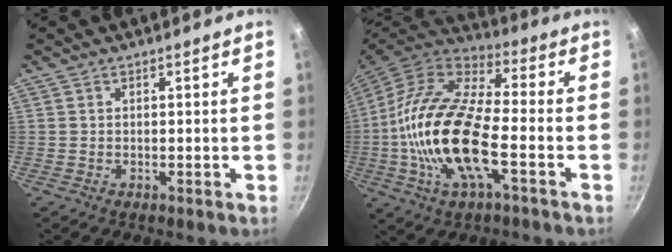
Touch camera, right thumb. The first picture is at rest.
{"total": 21.1, "force": [-4.2, 8.7, 18.8], "torque": [-0.366, 0.025, -0.094]}